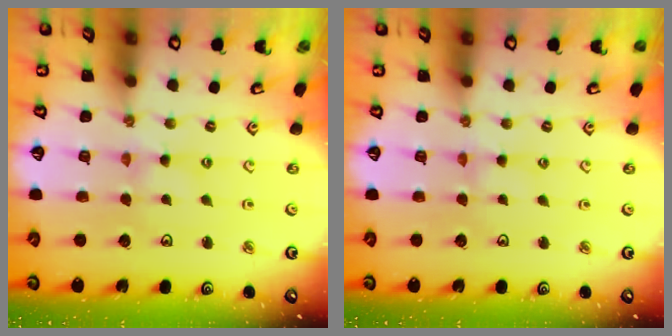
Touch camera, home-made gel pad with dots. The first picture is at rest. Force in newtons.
{"total": 2.6, "press": 2.5, "slide": 0.4}